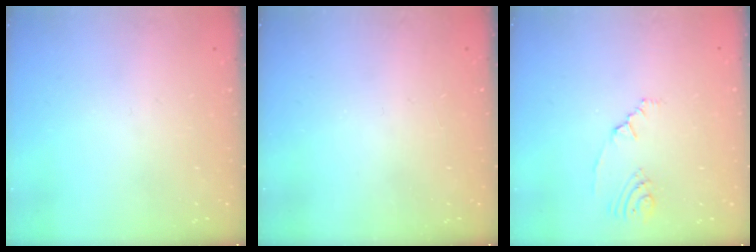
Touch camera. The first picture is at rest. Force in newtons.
{"total": 0.0}
{"total": 2.8, "press": 2.0, "slide": 2.0}